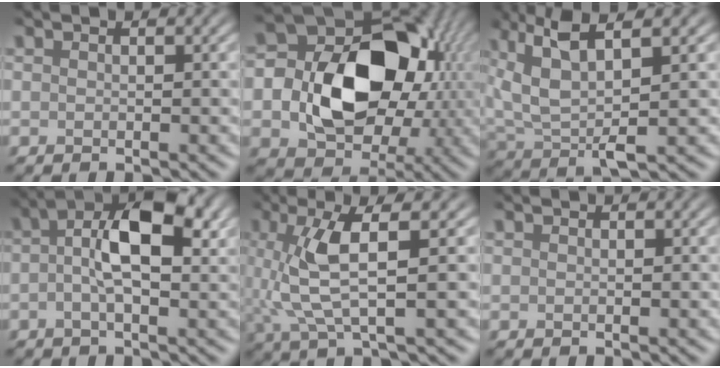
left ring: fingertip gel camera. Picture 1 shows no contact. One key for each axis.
{"total": 15.2, "fx": -0.5, "fy": 11.3, "fz": 10.1, "tx": -0.151, "ty": -0.006, "tz": -0.005}
{"total": 8.2, "fx": 3.5, "fy": 2.9, "fz": 6.9, "tx": -0.151, "ty": 0.008, "tz": 0.068}
{"total": 7.0, "fx": 0.9, "fy": 3.0, "fz": 6.3, "tx": -0.114, "ty": 0.012, "tz": 0.005}
{"total": 5.4, "fx": 0.9, "fy": 1.1, "fz": 5.2, "tx": -0.113, "ty": 0.007, "tz": 0.020}
{"total": 0.0}